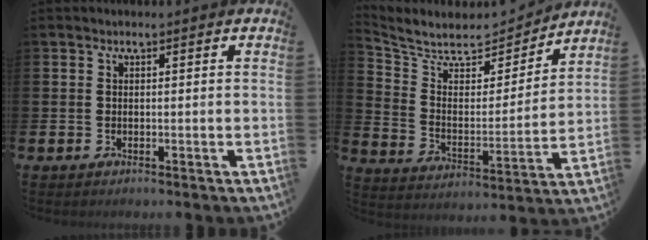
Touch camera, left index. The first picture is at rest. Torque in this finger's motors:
{"motor_torque": [-1.06, -1.08, -0.58, -0.02]}